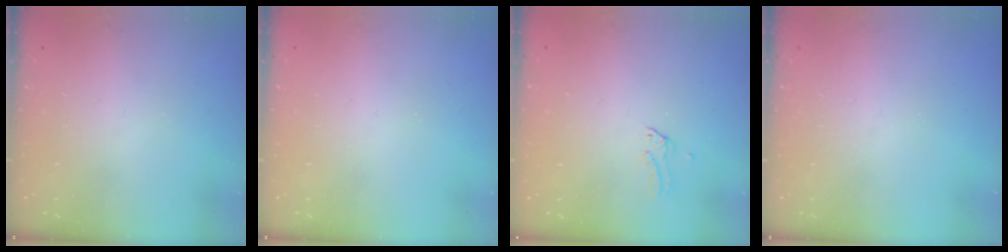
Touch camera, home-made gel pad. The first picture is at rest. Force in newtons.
{"total": 0.0}
{"total": 0.0}
{"total": 0.0}